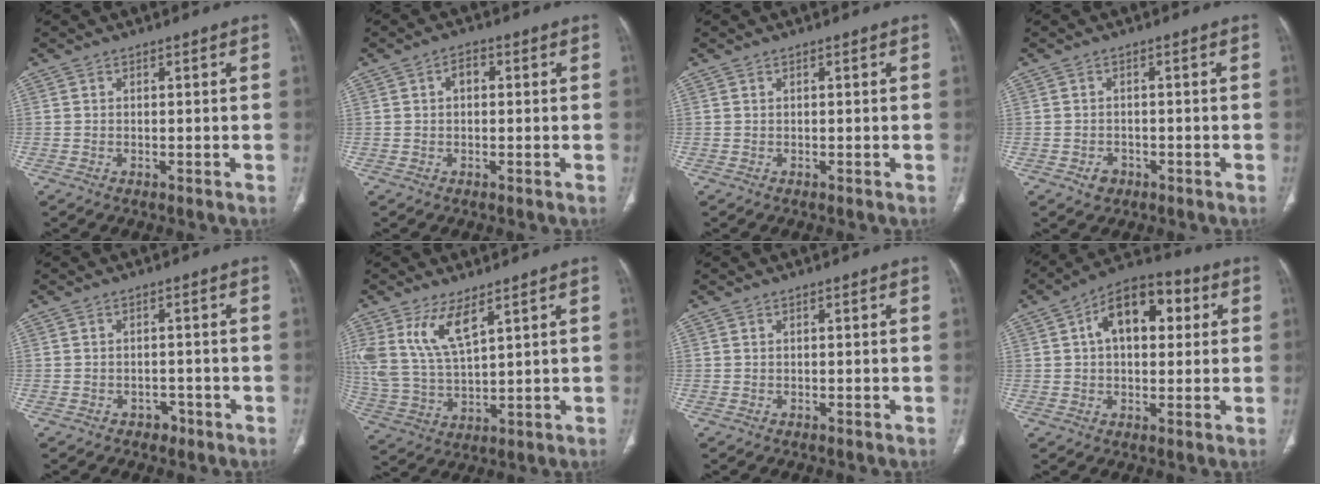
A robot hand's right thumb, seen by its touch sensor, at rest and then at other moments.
{"total": 2.6, "force": [0.4, 1.7, 2.0], "torque": [-0.028, 0.012, 0.005]}
{"total": 0.0}
{"total": 2.6, "force": [-1.2, 2.0, 1.0], "torque": [-0.008, 0.008, -0.015]}
{"total": 2.1, "force": [-1.3, 1.6, 0.6], "torque": [-0.003, 0.009, -0.015]}
{"total": 10.7, "force": [5.8, 4.1, 8.0], "torque": [-0.171, -0.024, 0.130]}
{"total": 0.0}
{"total": 13.8, "force": [3.7, 8.0, 10.6], "torque": [-0.139, 0.024, 0.052]}